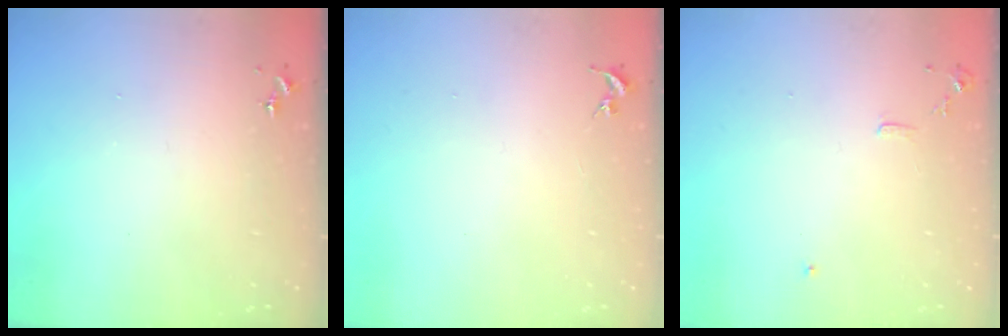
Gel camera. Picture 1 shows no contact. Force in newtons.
{"total": 0.0}
{"total": 6.0, "press": 6.0, "slide": 0.7}